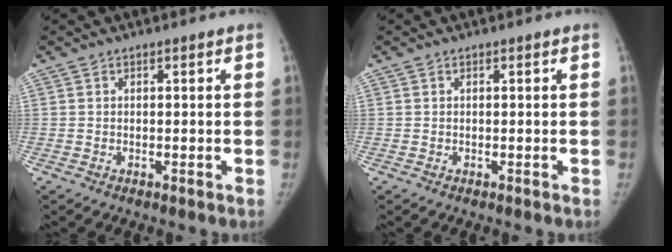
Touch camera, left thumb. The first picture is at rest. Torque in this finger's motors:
{"motor_torque": [0.06, -0.04, 0.10, -0.09, 0.01]}